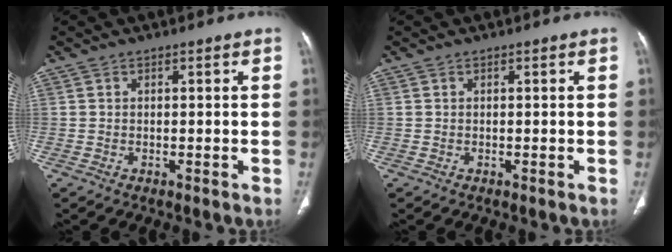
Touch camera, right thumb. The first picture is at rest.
{"total": 0.0}